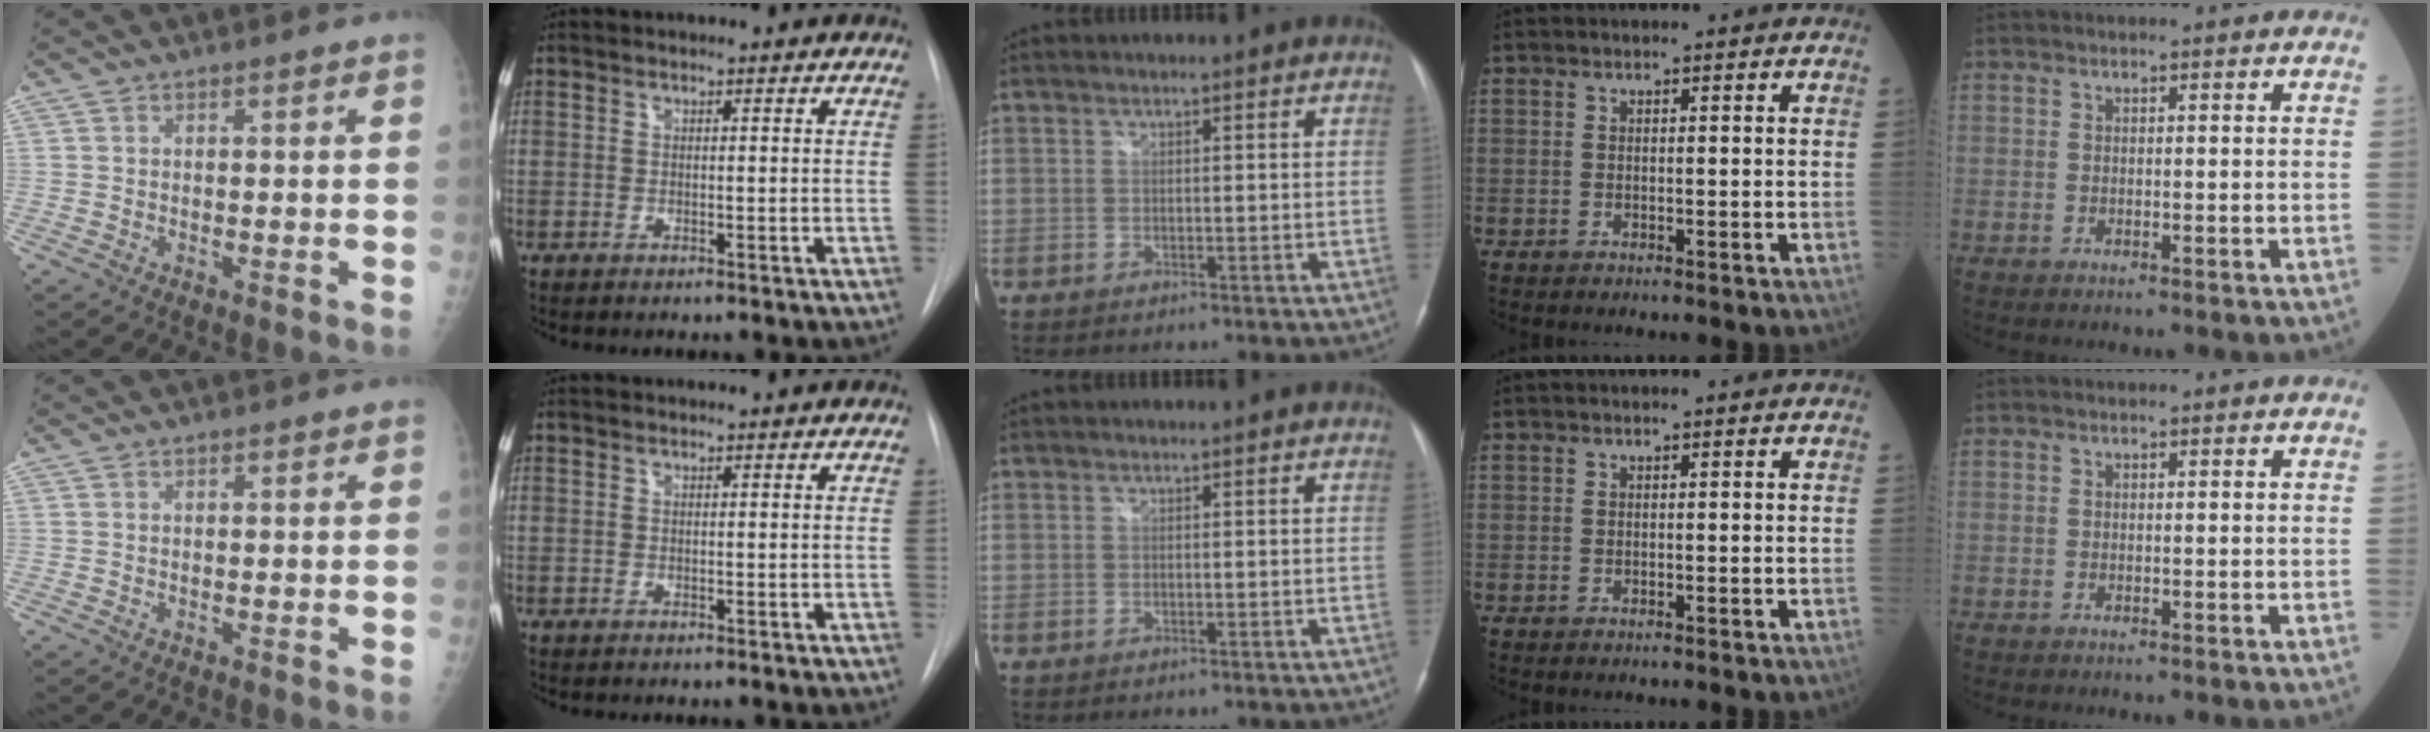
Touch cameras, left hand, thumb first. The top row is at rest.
{}